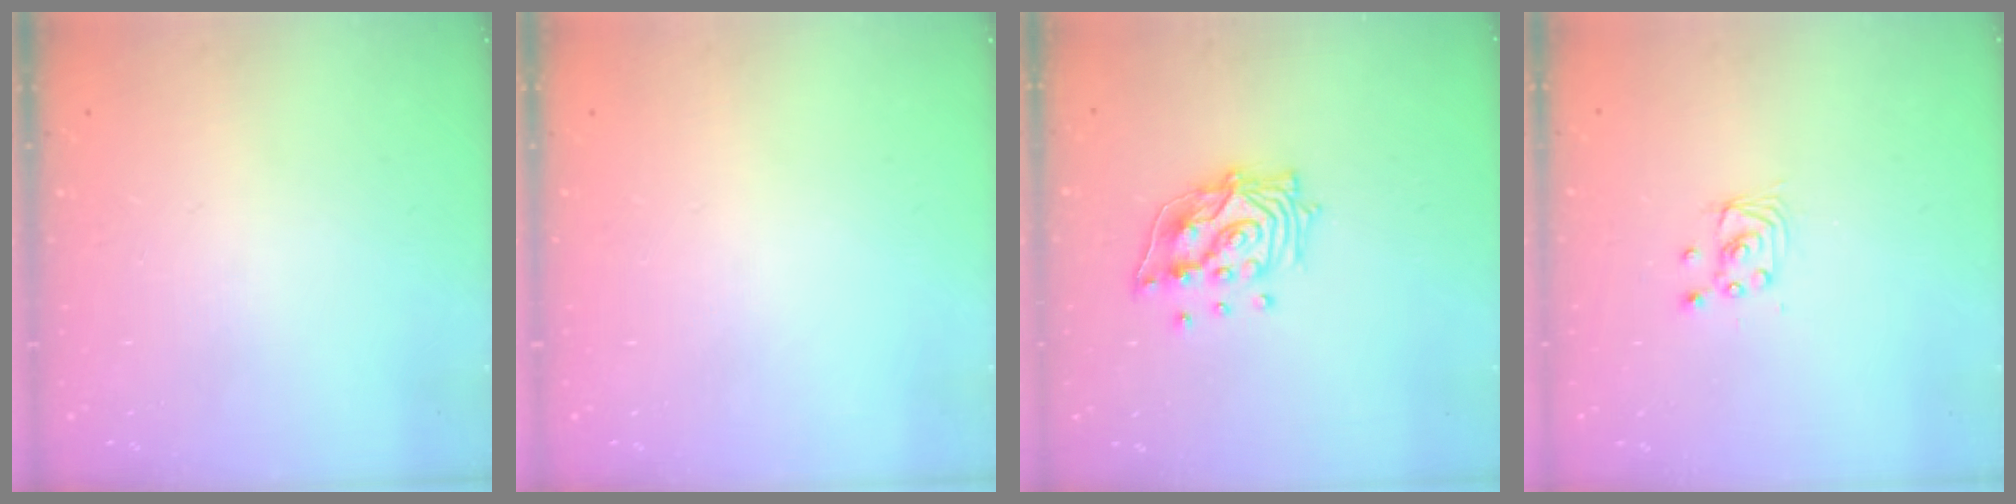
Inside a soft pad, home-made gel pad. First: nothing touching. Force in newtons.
{"total": 0.0}
{"total": 13.2, "press": 13.2, "slide": 1.3}
{"total": 2.9, "press": 2.9, "slide": 0.2}